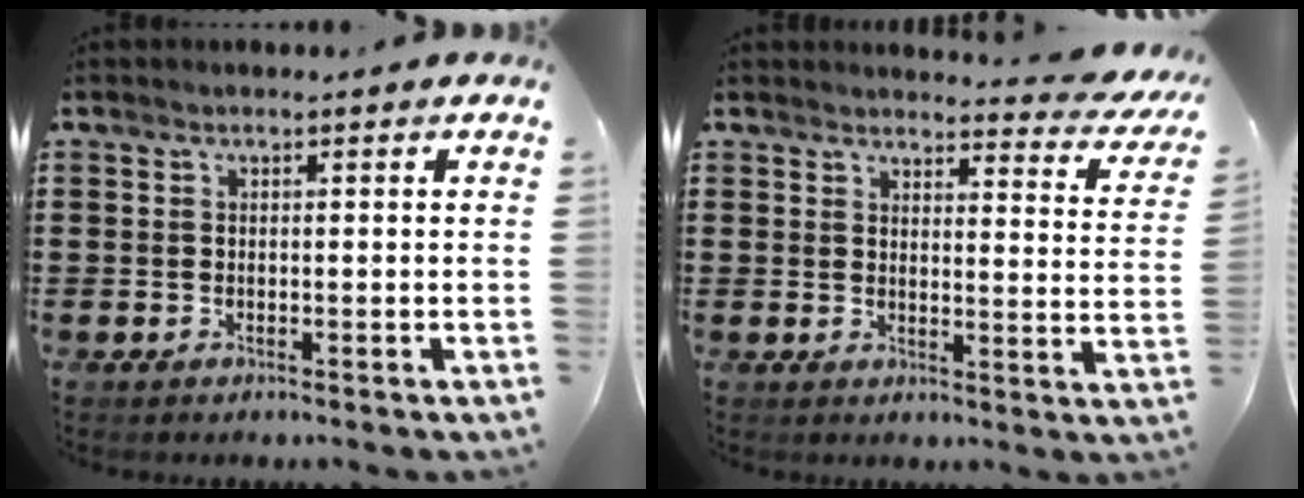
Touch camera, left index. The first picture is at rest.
{"total": 3.7, "force": [3.5, 0.3, 1.1], "torque": [-0.021, -0.024, 0.059]}